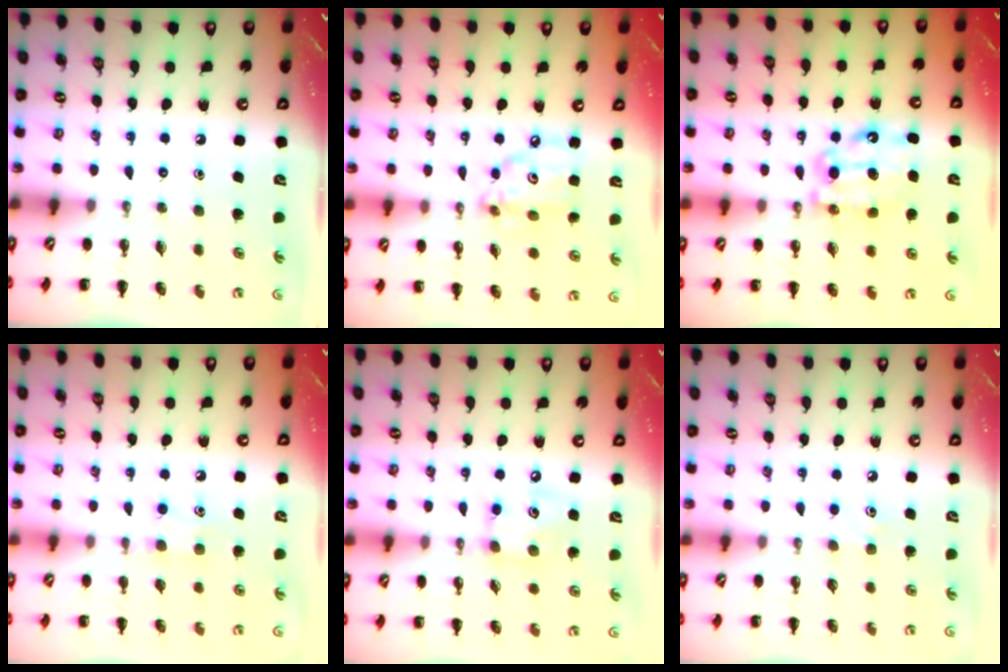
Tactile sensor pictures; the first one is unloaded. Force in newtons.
{"total": 8.1, "press": 8.0, "slide": 1.1}
{"total": 10.0, "press": 10.0, "slide": 0.8}
{"total": 7.4, "press": 7.2, "slide": 1.4}
{"total": 6.4, "press": 6.4, "slide": 0.5}
{"total": 5.1, "press": 4.9, "slide": 1.5}